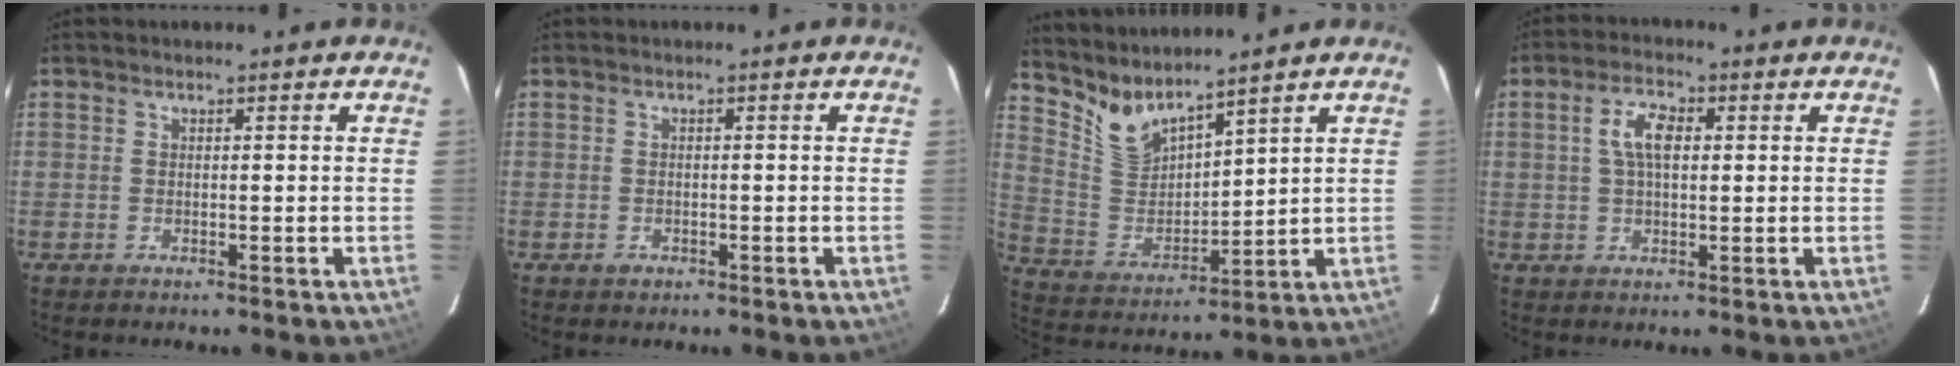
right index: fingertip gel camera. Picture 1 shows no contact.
{"total": 1.2, "force": [-0.7, 0.9, 0.3], "torque": [-0.003, -0.002, -0.008]}
{"total": 8.3, "force": [7.6, 1.6, 3.0], "torque": [-0.070, -0.016, 0.165]}
{"total": 5.5, "force": [1.2, 2.8, 4.6], "torque": [-0.088, 0.013, 0.023]}